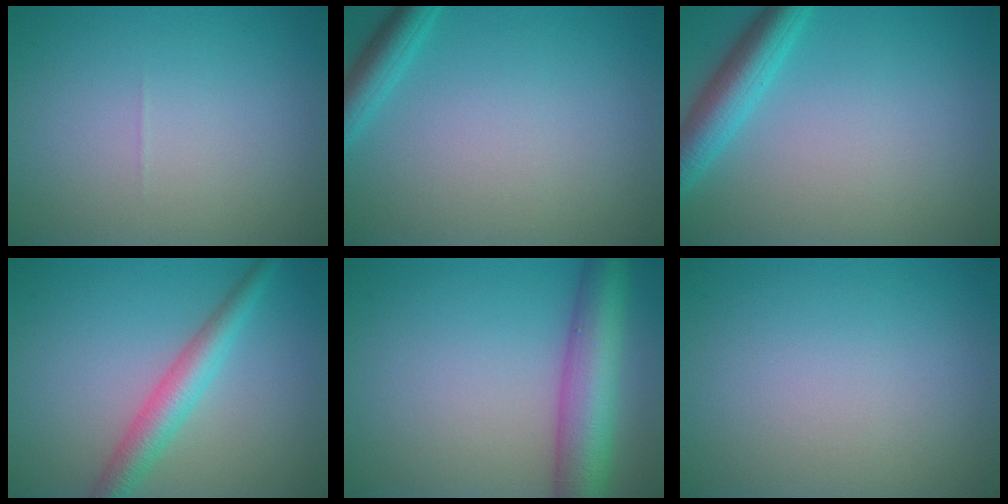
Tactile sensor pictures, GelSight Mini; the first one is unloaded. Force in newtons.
{"total": 2.6, "press": 2.6, "slide": 0.2}
{"total": 4.2, "press": 4.2, "slide": 0.1}
{"total": 3.7, "press": 3.7, "slide": 0.0}
{"total": 7.3, "press": 7.3, "slide": 0.3}
{"total": 0.0}